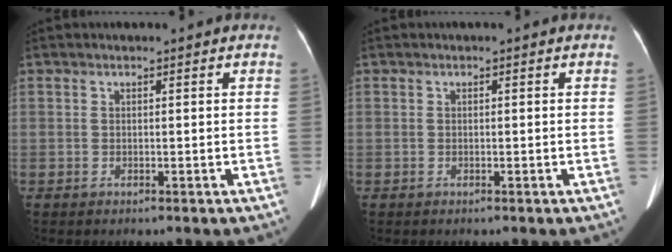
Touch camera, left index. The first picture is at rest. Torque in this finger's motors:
{"motor_torque": [0.03, 0.00, 0.00, 0.00]}